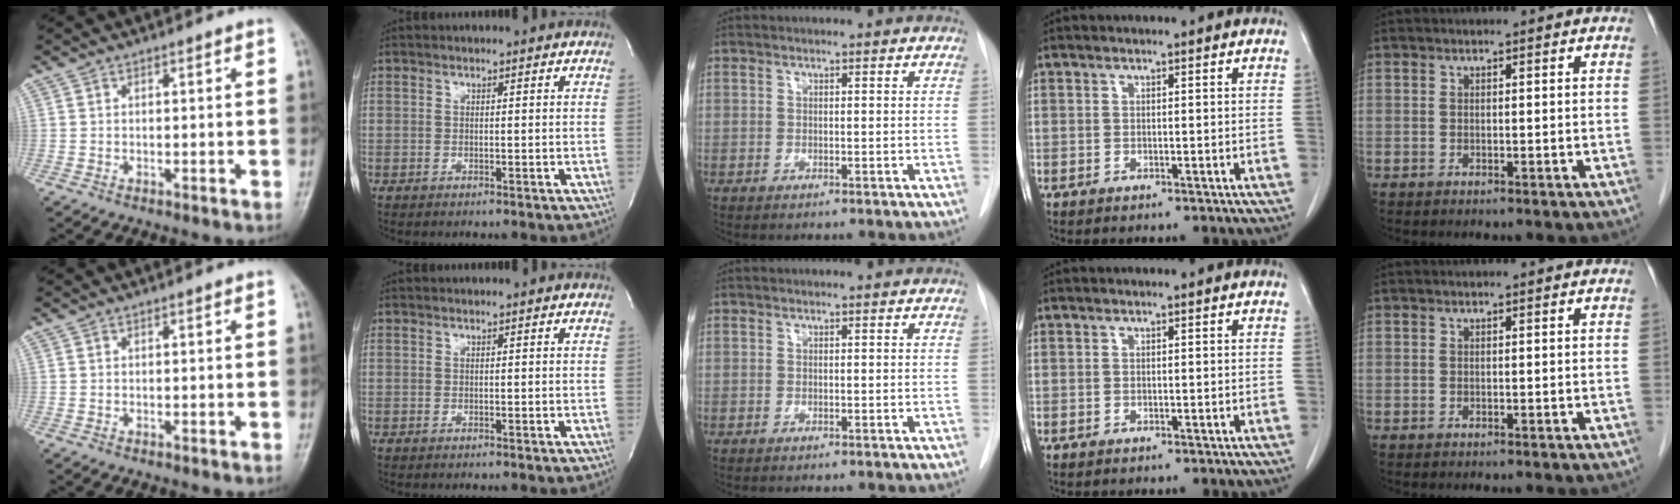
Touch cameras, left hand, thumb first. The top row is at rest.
{}